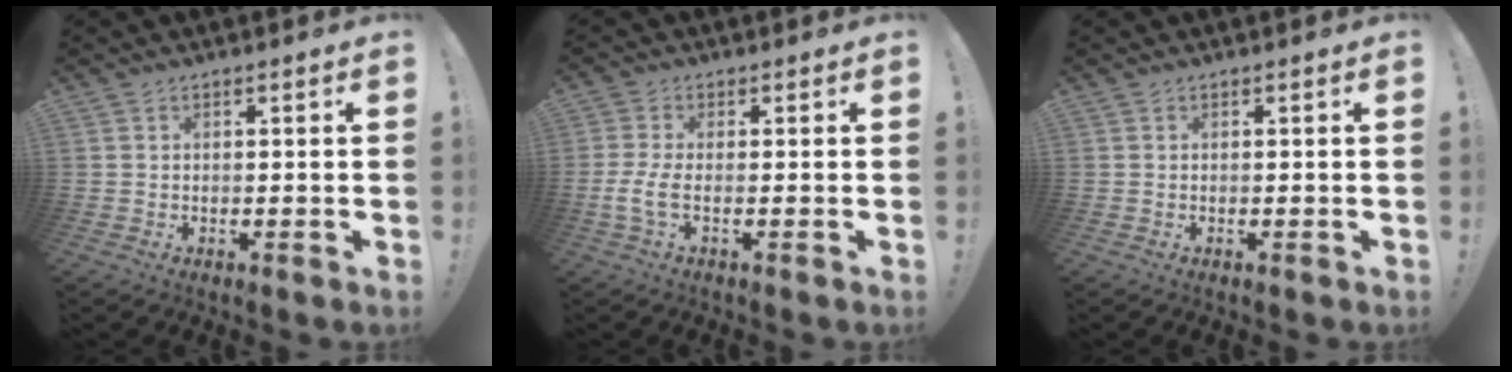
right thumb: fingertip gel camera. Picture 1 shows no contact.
{"total": 5.4, "force": [-1.2, 2.1, 4.8], "torque": [-0.099, -0.006, -0.019]}
{"total": 0.0}